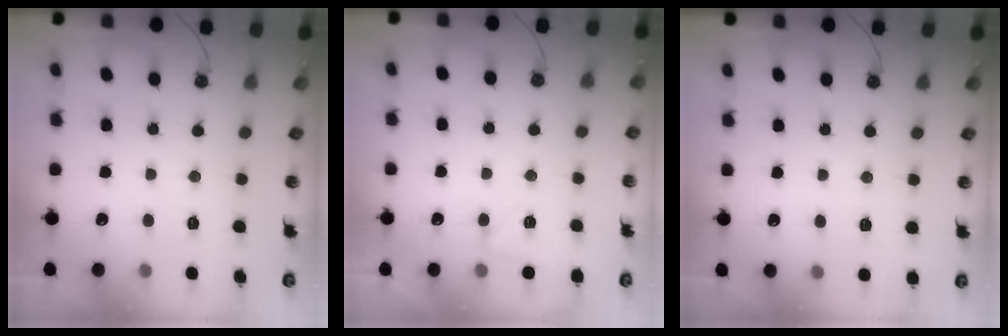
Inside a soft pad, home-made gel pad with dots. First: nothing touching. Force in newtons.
{"total": 4.2, "press": 3.5, "slide": 2.4}
{"total": 2.6, "press": 1.9, "slide": 1.8}